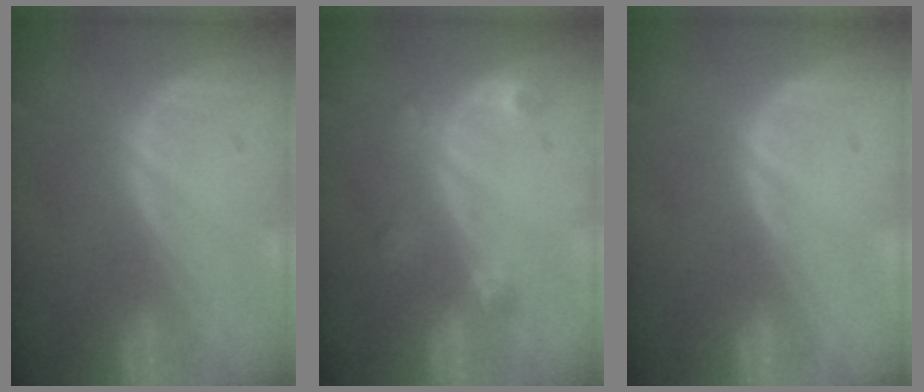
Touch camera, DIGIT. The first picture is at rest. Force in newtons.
{"total": 2.8, "press": 2.7, "slide": 0.7}
{"total": 0.0}